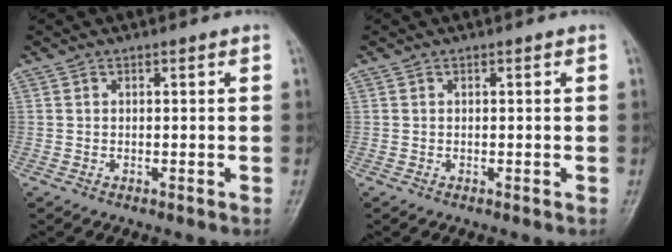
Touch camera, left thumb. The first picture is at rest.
{"total": 0.0}